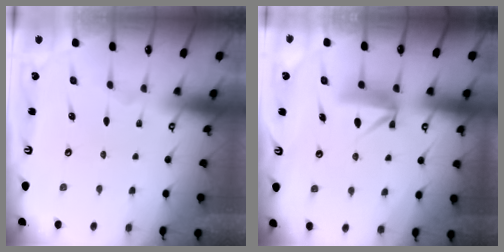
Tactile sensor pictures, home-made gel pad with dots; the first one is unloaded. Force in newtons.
{"total": 8.2, "press": 8.2, "slide": 0.2}